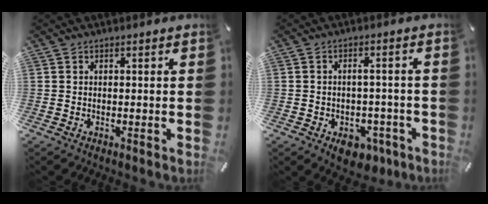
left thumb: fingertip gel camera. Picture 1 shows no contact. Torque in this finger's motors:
{"motor_torque": [-0.13, 0.68, 0.23, -0.04, 0.06]}